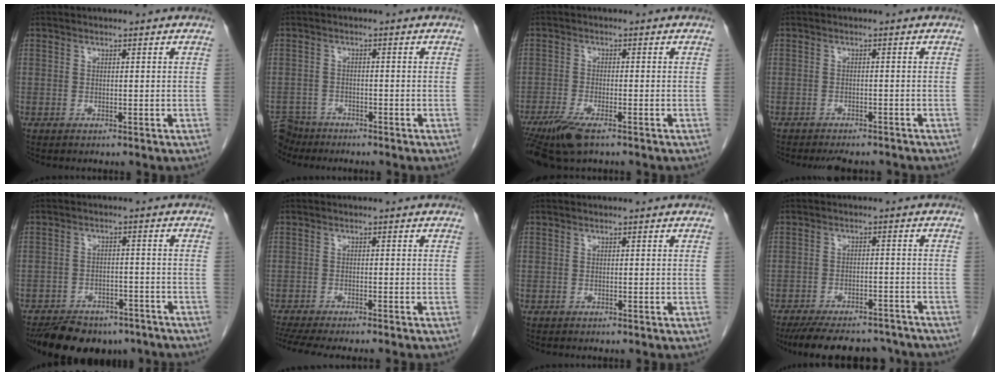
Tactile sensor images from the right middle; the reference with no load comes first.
{"total": 4.8, "force": [-4.4, 2.0, -0.4], "torque": [0.012, -0.005, -0.081]}
{"total": 7.2, "force": [-4.9, 1.5, 5.0], "torque": [-0.094, -0.018, -0.086]}
{"total": 6.4, "force": [-5.7, 1.8, 2.1], "torque": [-0.025, -0.005, -0.073]}
{"total": 13.9, "force": [-10.9, 6.4, 5.6], "torque": [-0.105, -0.007, -0.148]}
{"total": 11.2, "force": [-10.0, 2.0, 4.8], "torque": [-0.082, -0.010, -0.143]}
{"total": 0.0}
{"total": 15.6, "force": [-13.9, 4.5, 5.5], "torque": [-0.119, -0.005, -0.188]}